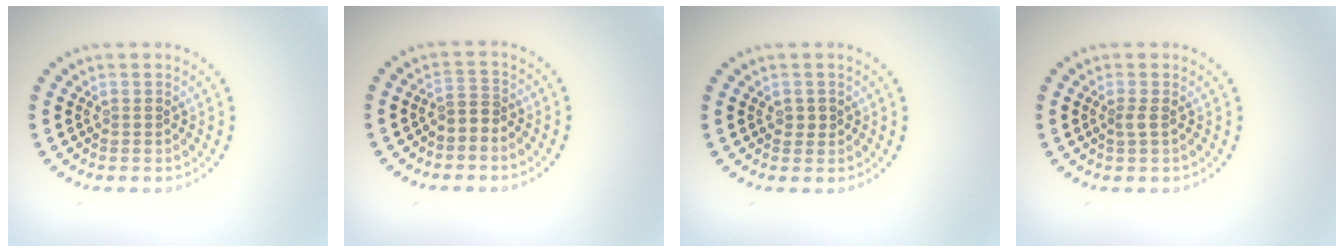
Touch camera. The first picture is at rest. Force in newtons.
{"total": 1.6, "press": 1.2, "slide": 1.1}
{"total": 0.9, "press": 0.9, "slide": 0.2}
{"total": 1.0, "press": 0.7, "slide": 0.7}